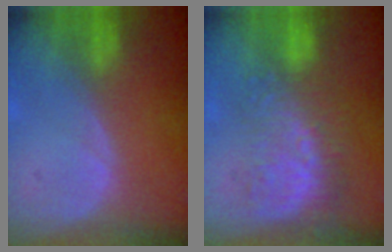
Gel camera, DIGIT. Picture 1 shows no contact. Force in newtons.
{"total": 8.9, "press": 8.4, "slide": 2.9}